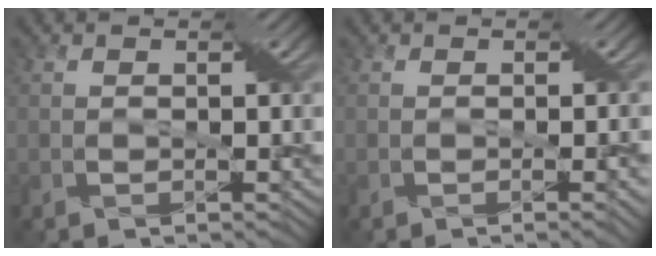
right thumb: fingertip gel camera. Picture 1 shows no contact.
{"total": 2.3, "force": [-0.6, 0.8, 2.1], "torque": [-0.020, -0.003, -0.007]}